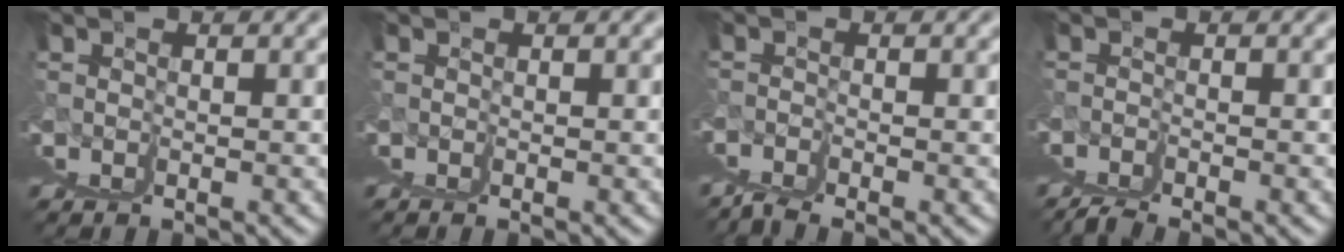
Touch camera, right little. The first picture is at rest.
{"total": 0.8, "force": [0.1, -0.8, -0.3], "torque": [0.010, 0.004, 0.001]}
{"total": 3.5, "force": [0.3, -3.5, 0.6], "torque": [0.012, 0.011, 0.013]}
{"total": 3.5, "force": [-0.4, -3.5, -0.3], "torque": [0.024, 0.005, 0.003]}